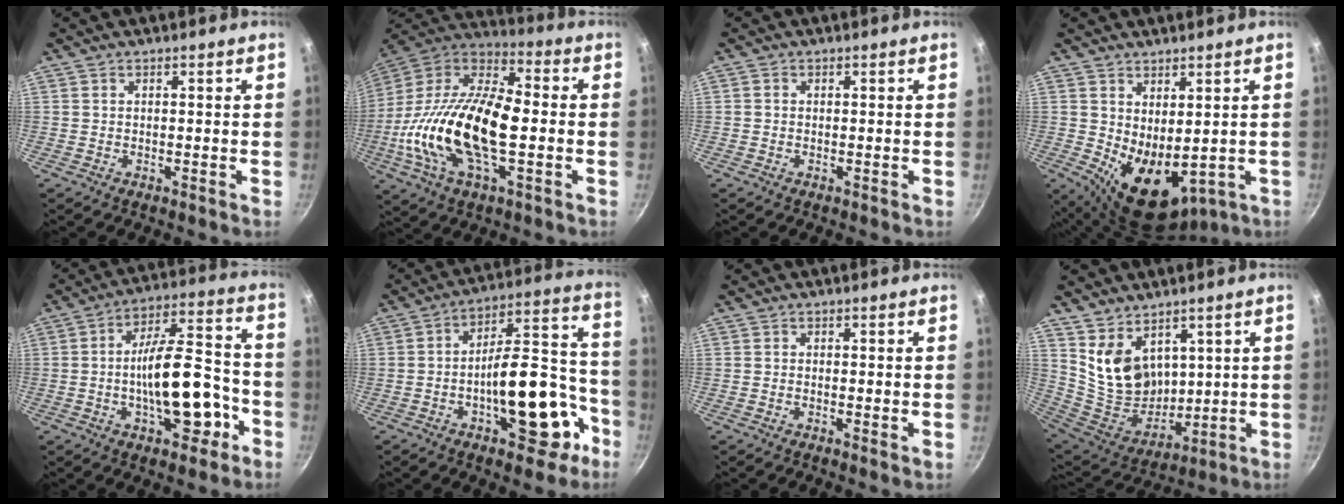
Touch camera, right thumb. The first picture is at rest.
{"total": 25.6, "force": [-3.2, 12.1, 22.3], "torque": [-0.418, 0.035, -0.074]}
{"total": 0.6, "force": [-0.1, 0.5, 0.2], "torque": [-0.003, 0.002, -0.004]}
{"total": 10.2, "force": [0.2, 5.9, 8.3], "torque": [-0.102, -0.026, 0.028]}
{"total": 17.1, "force": [-5.1, 7.6, 14.5], "torque": [-0.193, 0.056, -0.074]}
{"total": 20.0, "force": [-7.5, 9.4, 16.0], "torque": [-0.175, 0.081, -0.105]}
{"total": 0.8, "force": [-0.1, 0.1, 0.8], "torque": [-0.013, -0.004, -0.004]}
{"total": 12.0, "force": [6.4, 8.0, 6.3], "torque": [-0.087, -0.063, 0.143]}